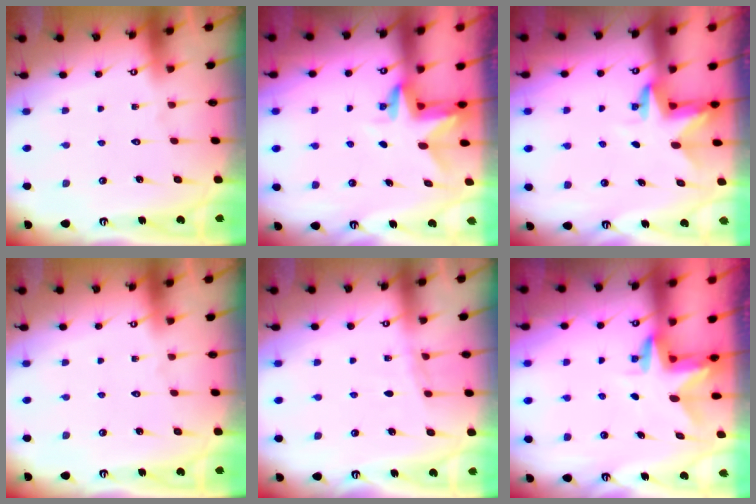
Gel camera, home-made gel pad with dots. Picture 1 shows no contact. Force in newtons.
{"total": 3.1, "press": 3.1, "slide": 0.2}
{"total": 3.4, "press": 3.4, "slide": 0.1}
{"total": 0.0}
{"total": 4.8, "press": 4.8, "slide": 0.5}
{"total": 2.9, "press": 2.9, "slide": 0.3}